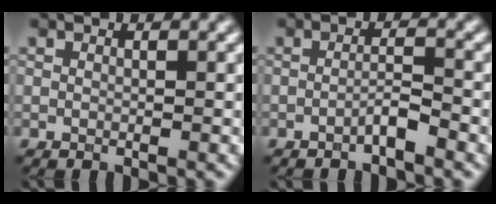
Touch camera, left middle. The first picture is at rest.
{"total": 1.6, "force": [-1.1, 0.1, 1.1], "torque": [-0.020, 0.008, -0.023]}